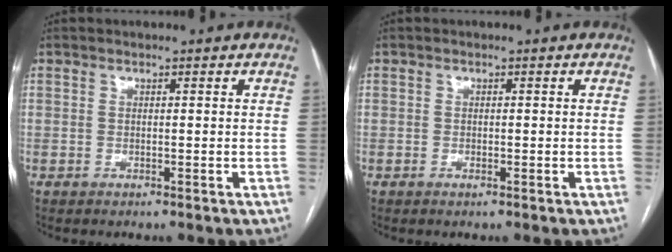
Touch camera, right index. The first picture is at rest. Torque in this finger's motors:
{"motor_torque": [-1.87, -0.27, -0.84, -0.21]}